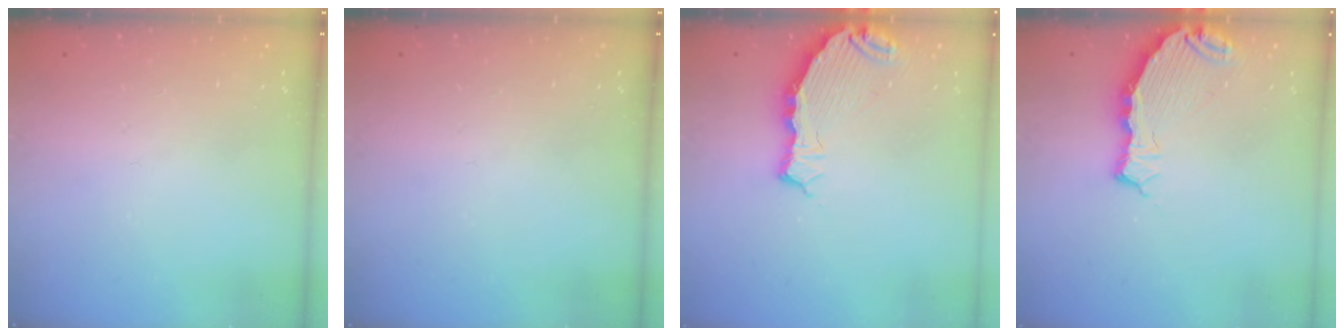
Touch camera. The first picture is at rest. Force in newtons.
{"total": 0.0}
{"total": 6.6, "press": 6.1, "slide": 2.6}
{"total": 6.6, "press": 6.1, "slide": 2.6}